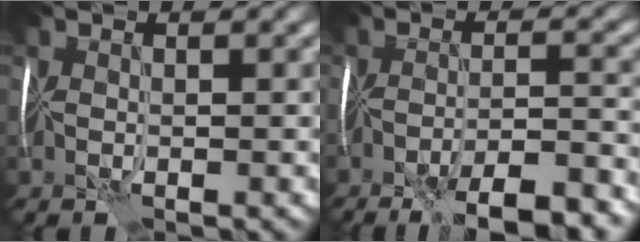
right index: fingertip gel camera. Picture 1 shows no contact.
{"total": 8.8, "force": [-6.6, 1.6, 5.6], "torque": [-0.076, -0.006, -0.095]}